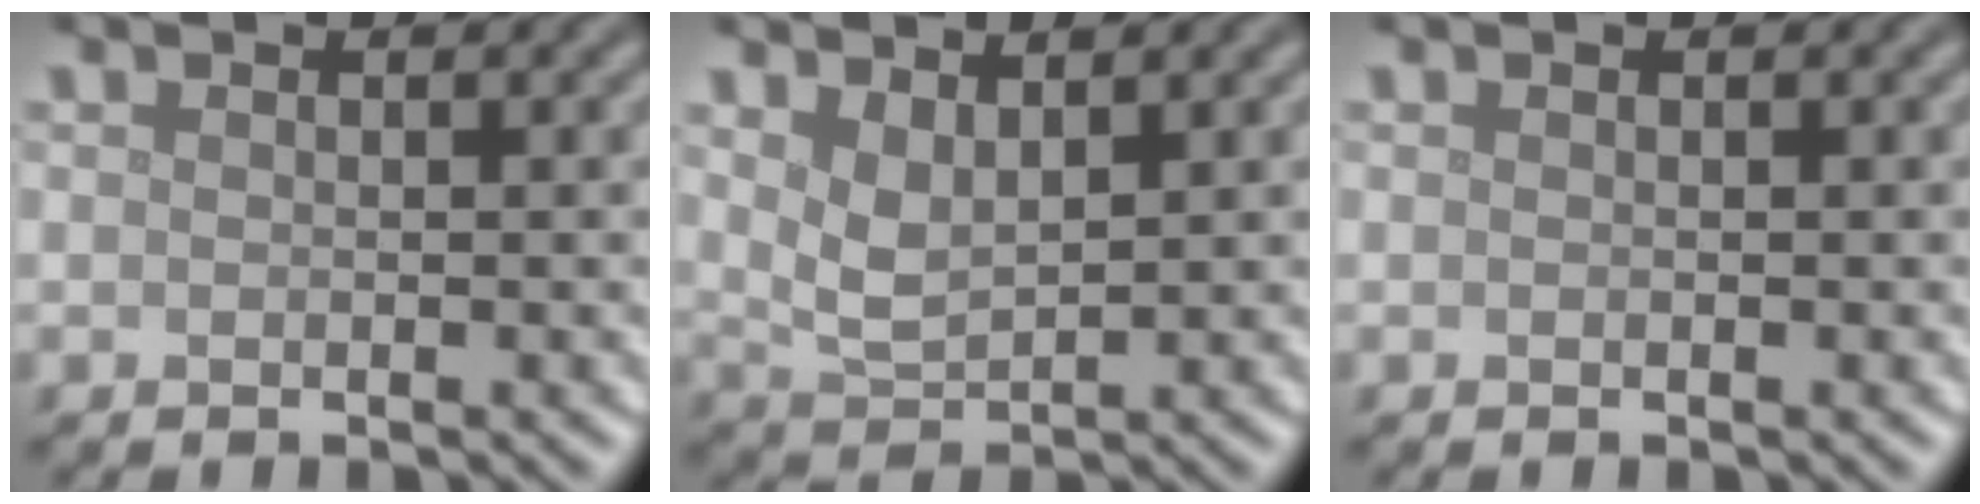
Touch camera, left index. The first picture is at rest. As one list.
[{"total": 2.8, "force": [1.5, 1.2, 2.0], "torque": [-0.048, -0.006, 0.035]}, {"total": 0.0}]